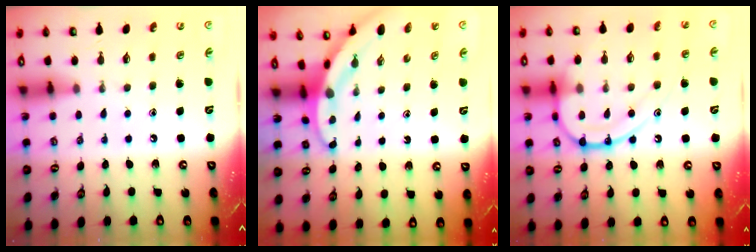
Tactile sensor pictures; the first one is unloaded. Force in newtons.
{"total": 3.7, "press": 3.7, "slide": 0.2}
{"total": 15.2, "press": 15.1, "slide": 1.5}